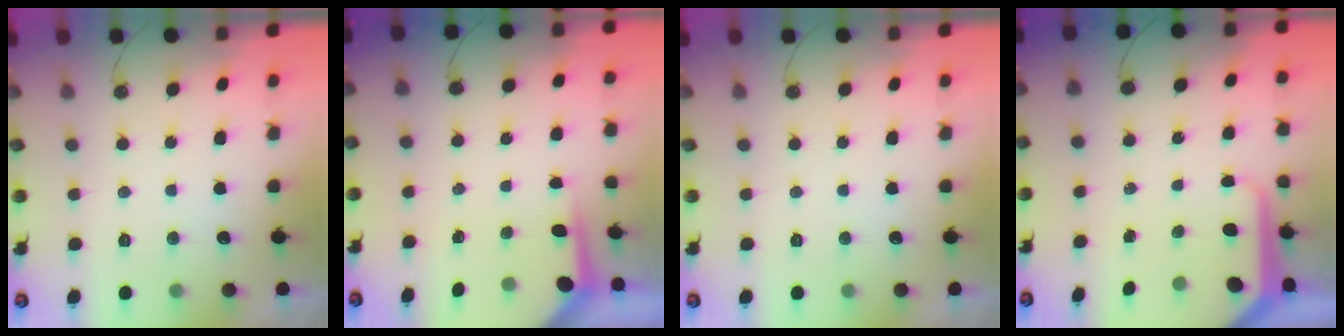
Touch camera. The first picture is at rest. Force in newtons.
{"total": 3.9, "press": 3.9, "slide": 0.4}
{"total": 0.0}
{"total": 8.4, "press": 8.4, "slide": 0.7}